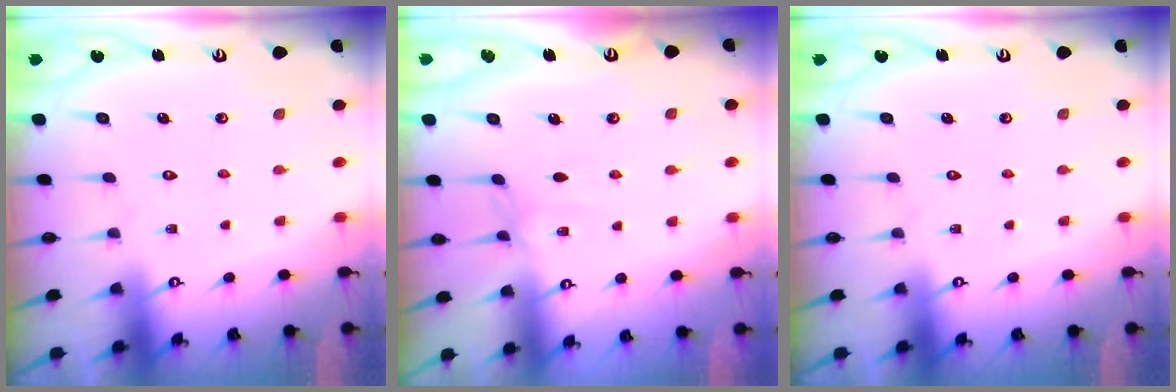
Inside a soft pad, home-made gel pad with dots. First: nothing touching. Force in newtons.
{"total": 1.7, "press": 1.6, "slide": 0.4}
{"total": 0.0}